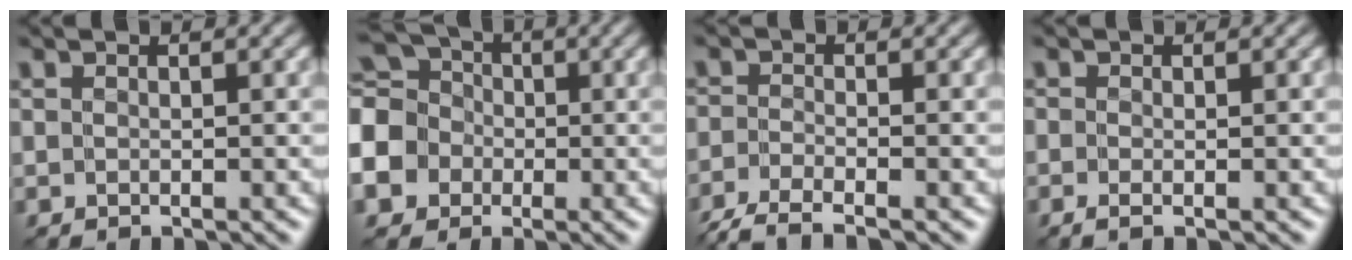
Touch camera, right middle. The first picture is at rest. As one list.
[{"total": 8.3, "force": [-2.2, 7.3, 3.2], "torque": [-0.089, -0.004, -0.064]}, {"total": 3.9, "force": [-3.4, 0.5, 1.8], "torque": [-0.036, -0.010, -0.077]}, {"total": 0.9, "force": [-0.5, 0.1, 0.7], "torque": [-0.016, -0.003, -0.011]}]